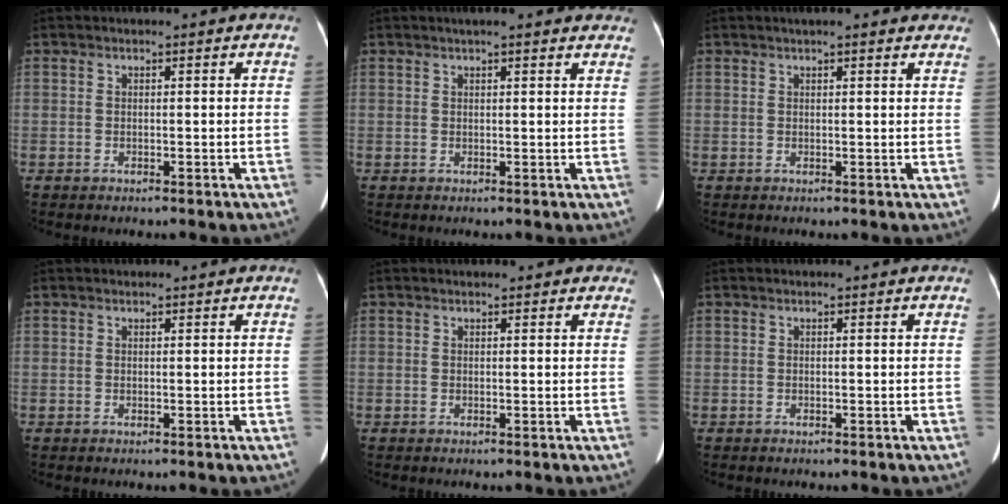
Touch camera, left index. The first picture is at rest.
{"total": 8.6, "force": [7.3, 1.6, 4.1], "torque": [-0.042, 0.018, 0.077]}
{"total": 7.1, "force": [6.0, 1.4, 3.5], "torque": [-0.037, 0.021, 0.064]}
{"total": 0.0}
{"total": 2.9, "force": [2.3, 1.3, 1.2], "torque": [-0.005, 0.018, 0.019]}
{"total": 0.0}